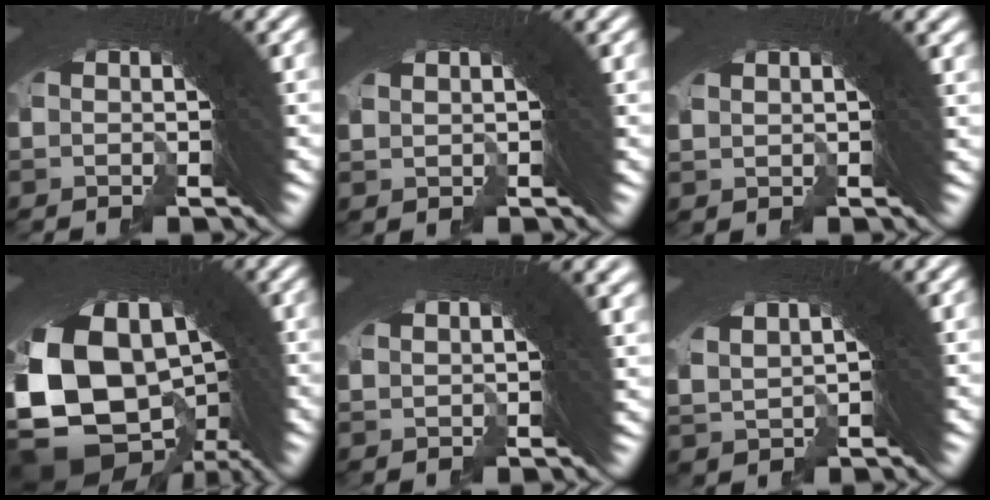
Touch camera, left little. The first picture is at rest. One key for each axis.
{"total": 1.5, "fx": 1.2, "fy": -0.8, "fz": 0.4, "tx": 0.012, "ty": 0.009, "tz": 0.024}
{"total": 1.9, "fx": 1.5, "fy": -0.7, "fz": 0.9, "tx": 0.003, "ty": 0.011, "tz": 0.028}
{"total": 16.7, "fx": -2.9, "fy": 11.5, "fz": 11.8, "tx": -0.253, "ty": -0.072, "tz": -0.013}
{"total": 3.0, "fx": 2.0, "fy": -0.5, "fz": 2.1, "tx": -0.002, "ty": 0.021, "tz": 0.031}
{"total": 2.3, "fx": 1.2, "fy": 1.0, "fz": 1.7, "tx": -0.020, "ty": 0.011, "tz": 0.033}